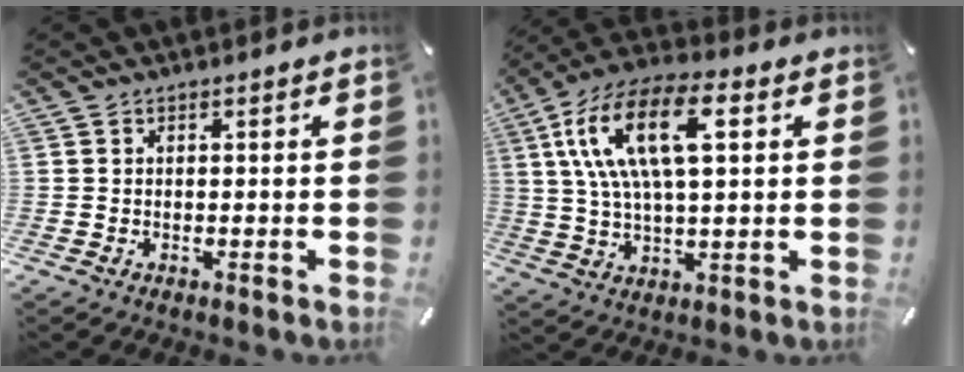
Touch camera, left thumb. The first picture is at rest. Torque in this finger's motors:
{"motor_torque": [1.84, 1.76, 1.76, -1.01, 0.89]}